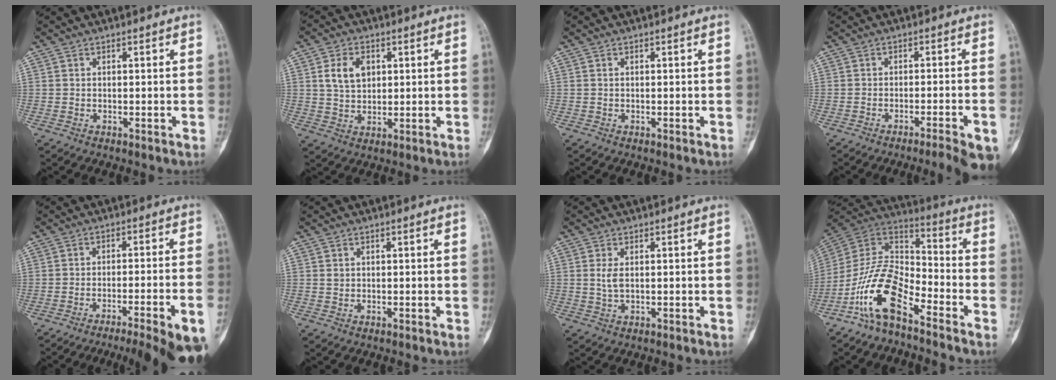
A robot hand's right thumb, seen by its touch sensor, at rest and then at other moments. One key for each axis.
{"total": 6.7, "fx": 2.0, "fy": 4.7, "fz": 4.4, "tx": -0.066, "ty": -0.005, "tz": 0.037}
{"total": 0.0}
{"total": 10.0, "fx": -7.3, "fy": 1.0, "fz": 6.9, "tx": -0.082, "ty": 0.025, "tz": -0.098}
{"total": 18.9, "fx": -13.4, "fy": 2.0, "fz": 13.1, "tx": -0.146, "ty": 0.031, "tz": -0.183}
{"total": 0.5, "fx": 0.0, "fy": 0.5, "fz": 0.2, "tx": 0.006, "ty": 0.002, "tz": 0.001}
{"total": 2.3, "fx": 0.3, "fy": 1.2, "fz": 2.0, "tx": -0.042, "ty": -0.001, "tz": 0.007}
{"total": 13.9, "fx": -8.4, "fy": 5.6, "fz": 9.5, "tx": -0.173, "ty": 0.084, "tz": -0.169}